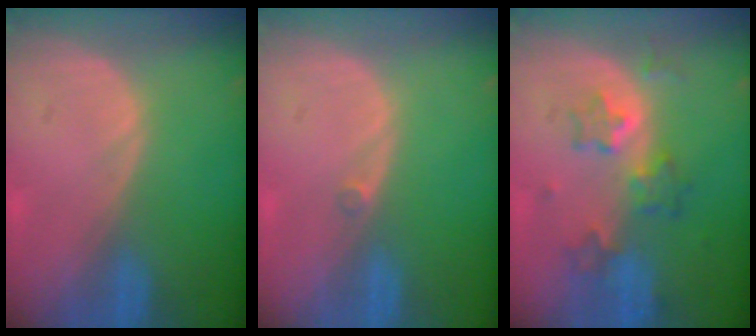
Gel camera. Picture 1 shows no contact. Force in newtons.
{"total": 0.7, "press": 0.6, "slide": 0.3}
{"total": 6.3, "press": 5.8, "slide": 2.5}